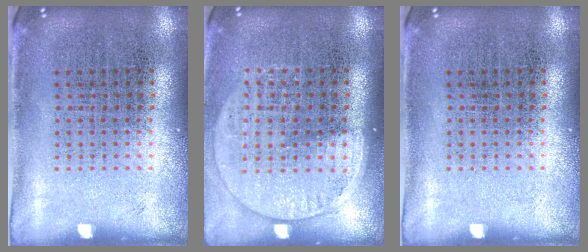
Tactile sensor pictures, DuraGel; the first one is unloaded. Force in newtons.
{"total": 1.5, "press": 1.4, "slide": 0.7}
{"total": 0.0}